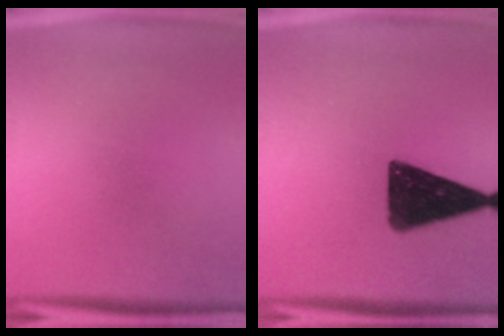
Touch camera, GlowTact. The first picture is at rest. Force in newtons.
{"total": 14.3}